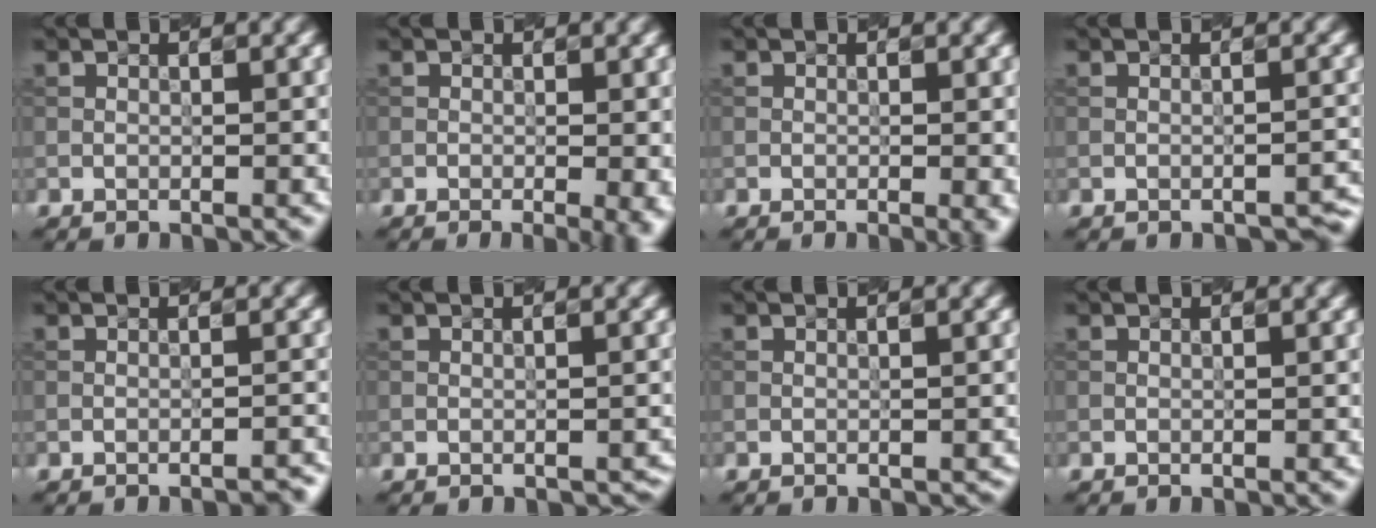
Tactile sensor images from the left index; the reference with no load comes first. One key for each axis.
{"total": 4.7, "fx": -1.0, "fy": 1.7, "fz": 4.2, "tx": -0.038, "ty": -0.005, "tz": -0.003}
{"total": 2.0, "fx": -0.5, "fy": 0.5, "fz": 1.9, "tx": -0.016, "ty": 0.001, "tz": -0.005}
{"total": 1.6, "fx": -1.5, "fy": 0.3, "fz": 0.5, "tx": 0.001, "ty": 0.009, "tz": -0.020}
{"total": 1.9, "fx": -1.7, "fy": 0.4, "fz": 0.9, "tx": -0.001, "ty": 0.016, "tz": -0.027}
{"total": 0.5, "fx": -0.3, "fy": 0.3, "fz": 0.3, "tx": 0.003, "ty": 0.002, "tz": 0.001}
{"total": 0.0}
{"total": 0.0}